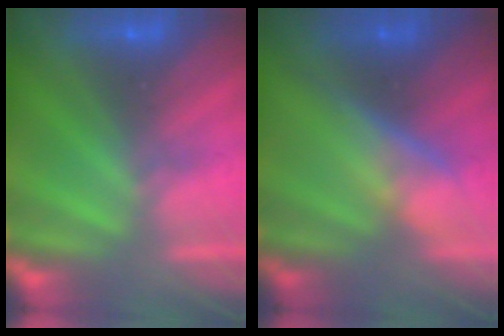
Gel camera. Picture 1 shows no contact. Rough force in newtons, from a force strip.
{"total": 2.7}